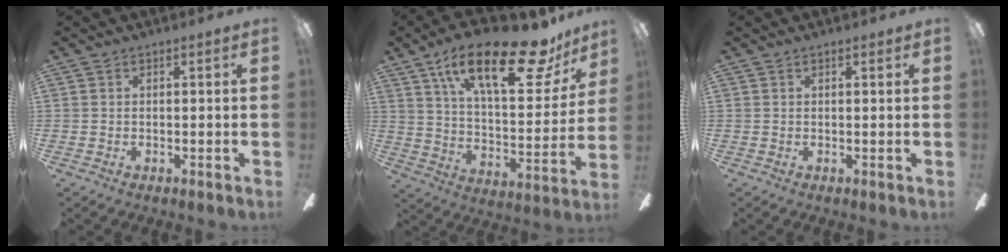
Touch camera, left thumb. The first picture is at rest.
{"total": 26.0, "force": [16.1, 9.4, 18.1], "torque": [-0.276, -0.083, 0.263]}
{"total": 0.5, "force": [0.4, 0.1, 0.3], "torque": [0.000, -0.002, 0.005]}